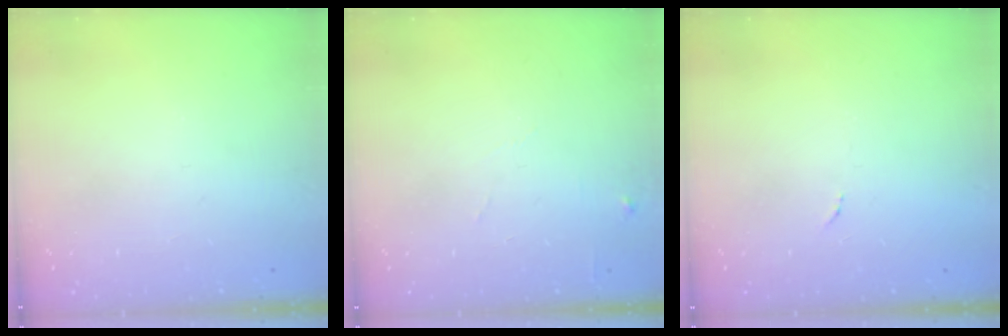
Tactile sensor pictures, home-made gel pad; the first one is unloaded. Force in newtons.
{"total": 4.6, "press": 4.6, "slide": 0.6}
{"total": 3.3, "press": 3.3, "slide": 0.2}